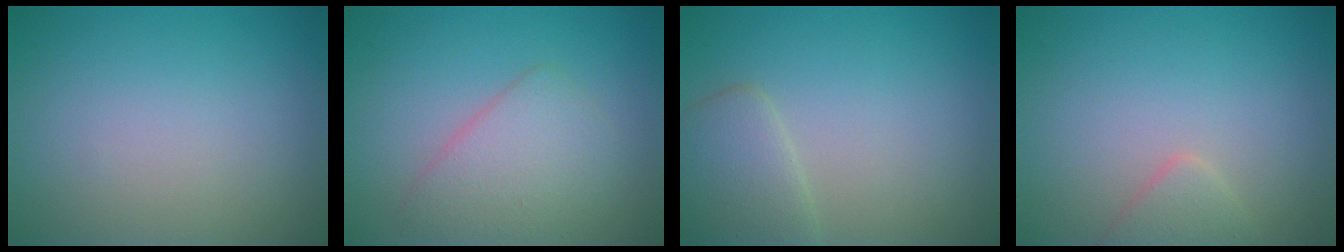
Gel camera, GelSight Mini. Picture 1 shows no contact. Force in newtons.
{"total": 3.5, "press": 3.5, "slide": 0.3}
{"total": 2.9, "press": 2.9, "slide": 0.2}
{"total": 1.6, "press": 1.6, "slide": 0.1}